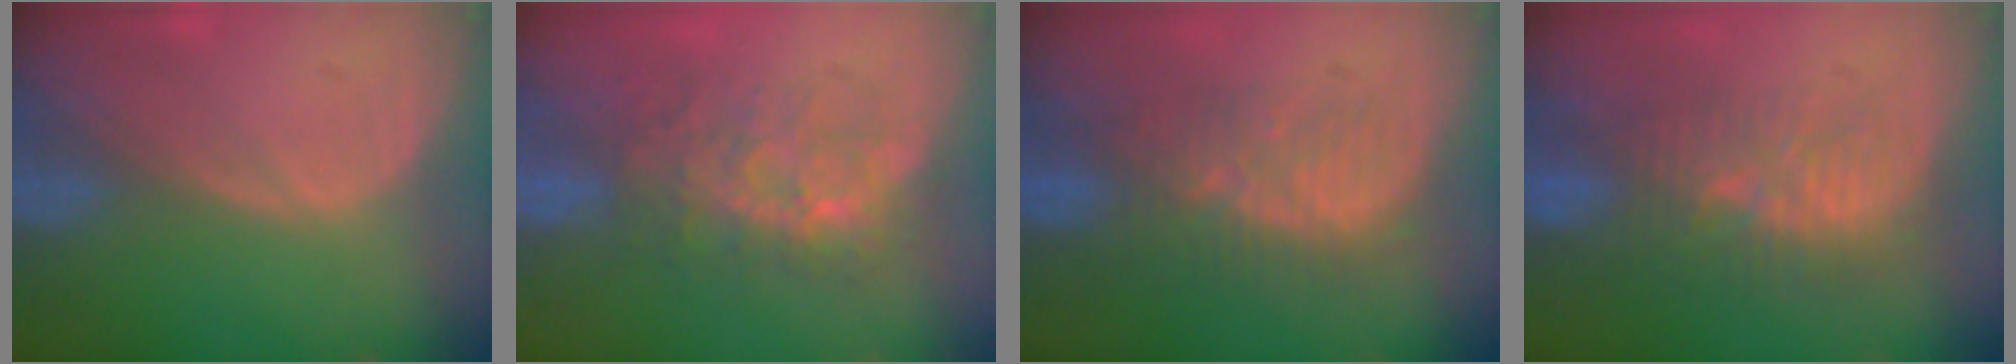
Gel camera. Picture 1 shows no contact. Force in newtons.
{"total": 7.6, "press": 7.0, "slide": 3.0}
{"total": 8.3, "press": 7.8, "slide": 2.8}
{"total": 9.2, "press": 8.6, "slide": 3.2}